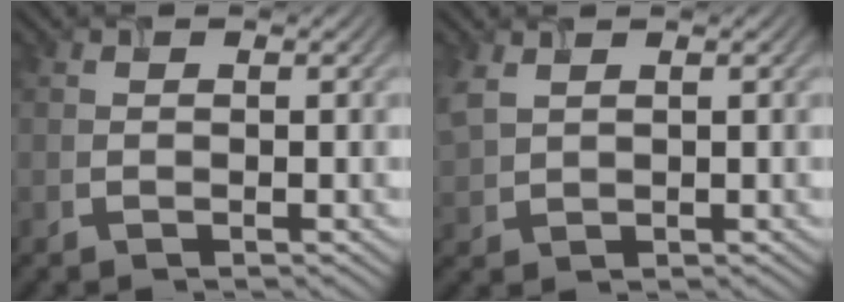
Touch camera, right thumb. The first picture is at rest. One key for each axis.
{"total": 3.6, "fx": 1.9, "fy": 2.0, "fz": 2.3, "tx": -0.076, "ty": 0.006, "tz": 0.046}